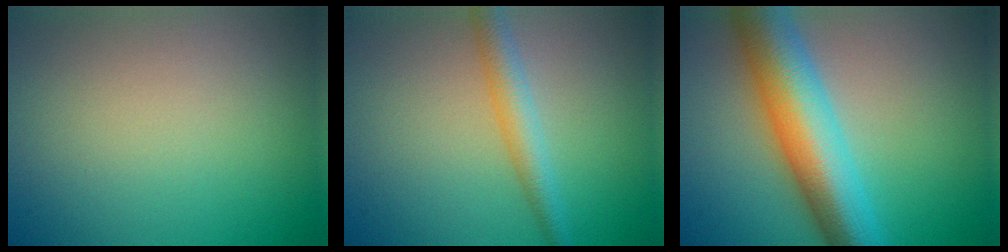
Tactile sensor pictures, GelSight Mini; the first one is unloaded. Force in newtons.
{"total": 3.0, "press": 3.0, "slide": 0.1}
{"total": 10.3, "press": 10.3, "slide": 0.2}